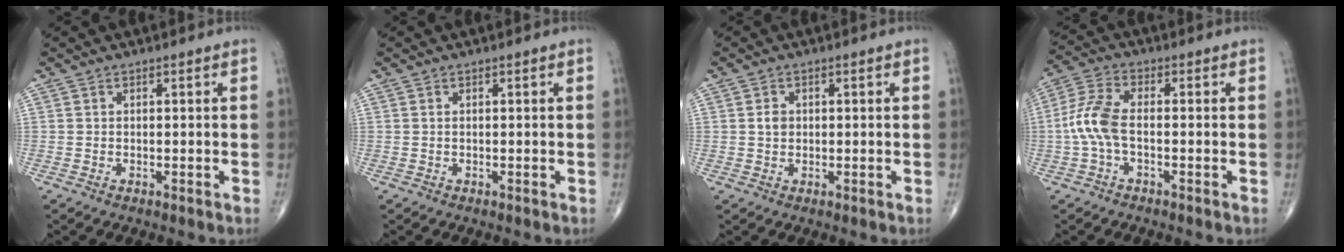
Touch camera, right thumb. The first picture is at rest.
{"total": 0.0}
{"total": 1.8, "force": [0.2, 1.5, 1.0], "torque": [-0.013, 0.003, 0.004]}
{"total": 7.2, "force": [-1.2, 3.3, 6.2], "torque": [-0.152, 0.020, -0.032]}